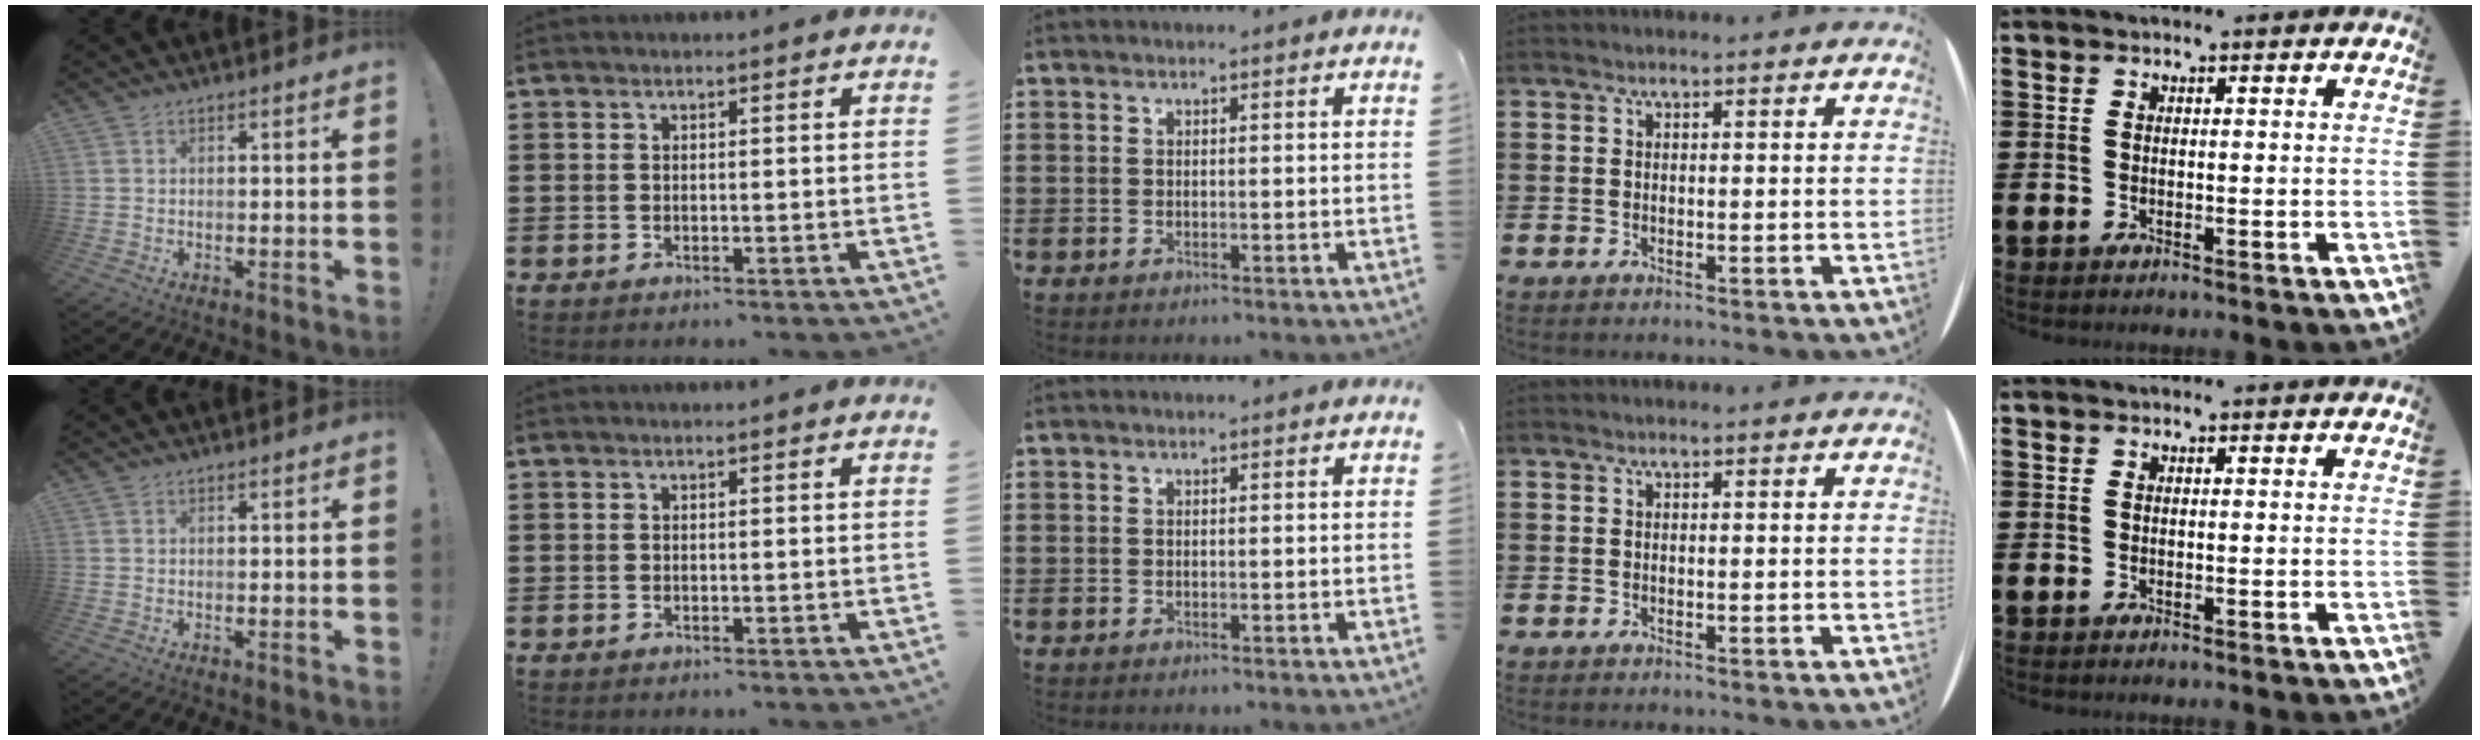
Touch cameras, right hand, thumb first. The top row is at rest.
{}